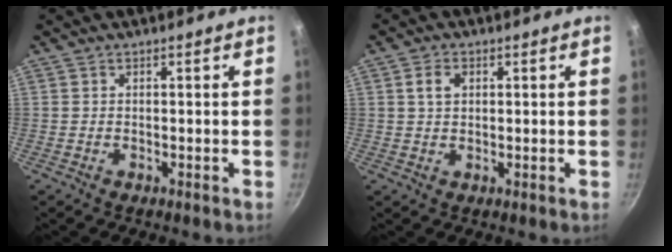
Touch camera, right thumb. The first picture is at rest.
{"total": 3.1, "force": [1.0, 2.2, 2.0], "torque": [-0.029, 0.003, 0.016]}